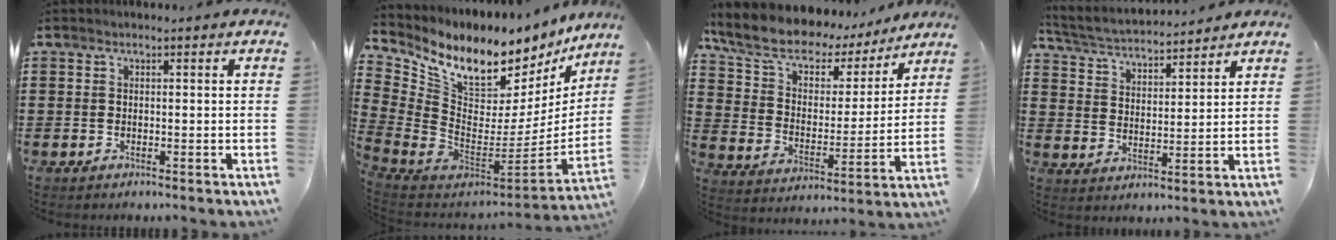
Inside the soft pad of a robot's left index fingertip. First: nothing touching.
{"total": 9.3, "force": [7.3, 3.8, 4.2], "torque": [-0.110, -0.076, 0.126]}
{"total": 9.5, "force": [7.7, 3.9, 4.0], "torque": [-0.115, -0.042, 0.134]}
{"total": 4.0, "force": [3.9, 0.4, 0.8], "torque": [-0.037, -0.023, 0.064]}